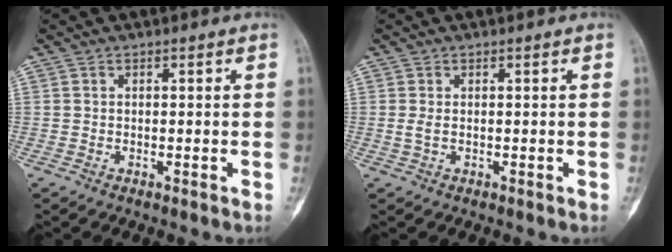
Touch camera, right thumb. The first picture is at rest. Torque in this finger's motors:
{"motor_torque": [0.00, 0.00, 0.32, -0.01, 0.00]}